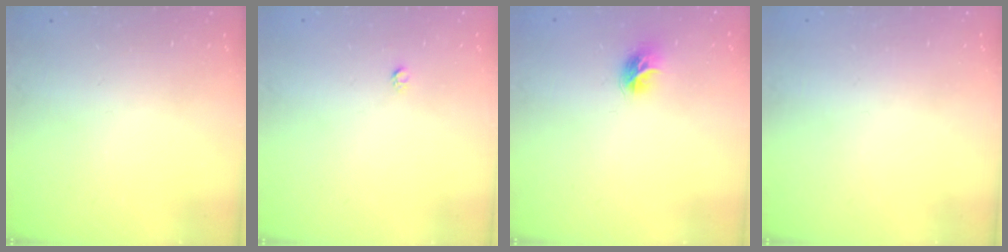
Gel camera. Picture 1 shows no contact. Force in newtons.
{"total": 1.6, "press": 1.5, "slide": 0.1}
{"total": 7.5, "press": 7.5, "slide": 0.4}
{"total": 0.7, "press": 0.7, "slide": 0.1}